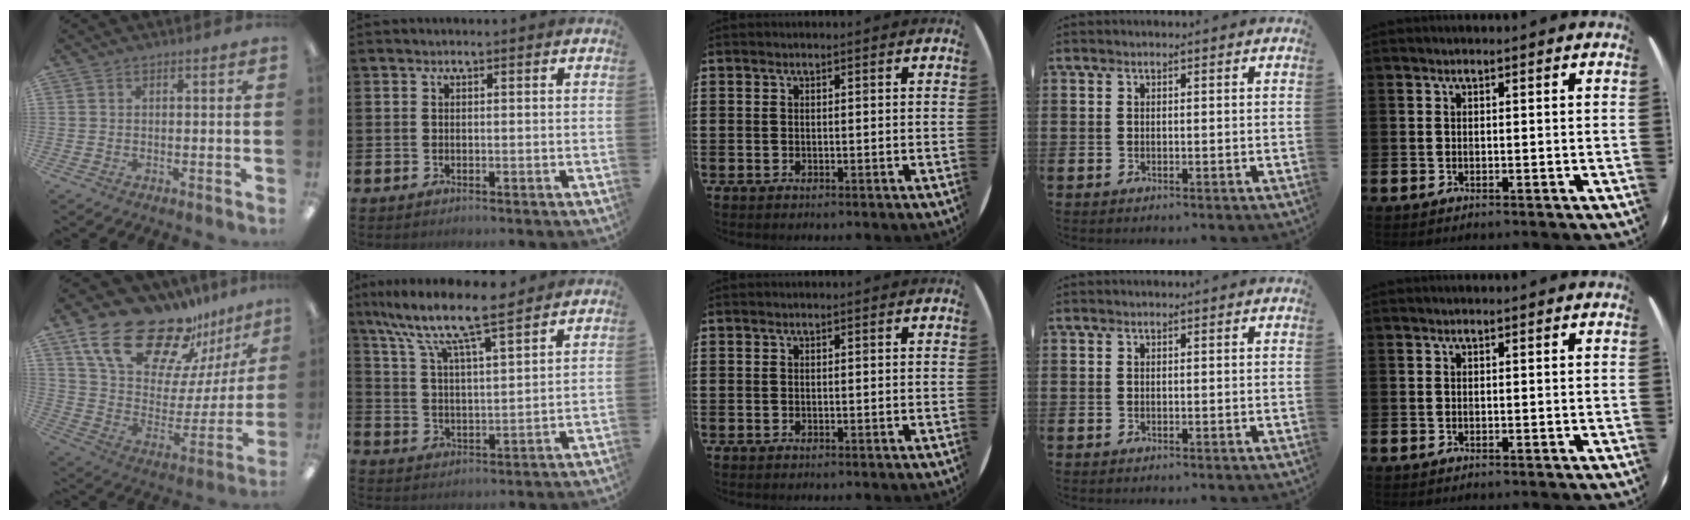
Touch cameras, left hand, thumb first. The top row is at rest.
{"thumb": {"total": 23.2, "force": [18.0, 10.1, 10.7], "torque": [-0.181, -0.121, 0.319]}, "index": {"total": 9.0, "force": [7.9, 1.3, 4.0], "torque": [-0.106, -0.049, 0.135]}}